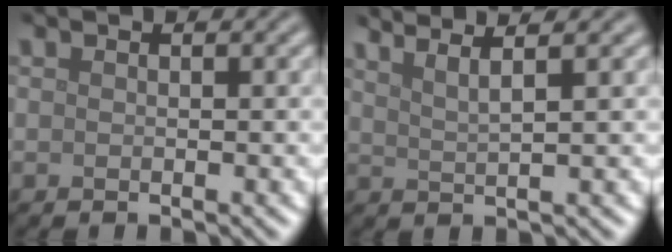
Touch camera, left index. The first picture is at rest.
{"total": 4.7, "force": [3.5, 1.3, 2.8], "torque": [-0.028, 0.026, 0.026]}